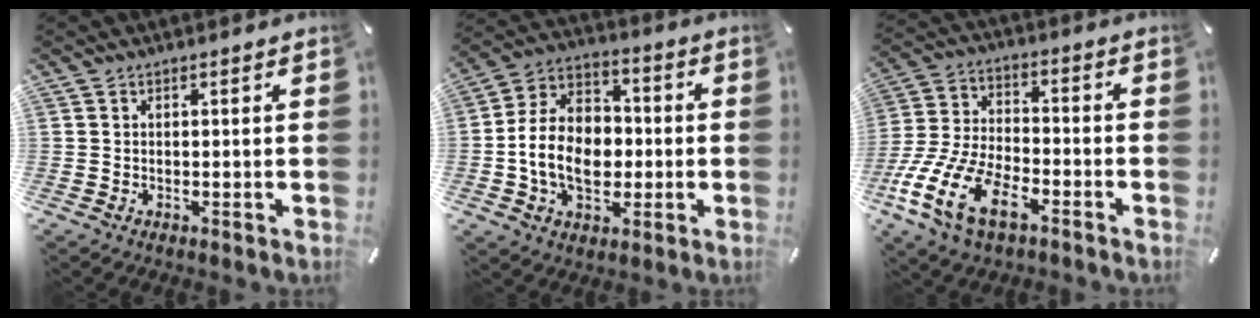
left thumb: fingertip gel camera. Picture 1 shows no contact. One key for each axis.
{"total": 13.0, "fx": -2.6, "fy": 9.9, "fz": 8.1, "tx": -0.181, "ty": 0.017, "tz": -0.047}
{"total": 15.6, "fx": -8.4, "fy": 7.6, "fz": 10.8, "tx": -0.228, "ty": 0.030, "tz": -0.150}